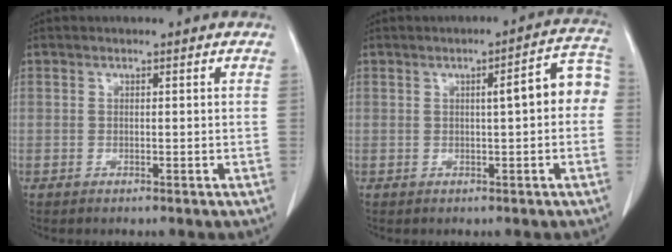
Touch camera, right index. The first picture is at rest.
{"total": 6.6, "force": [0.4, 1.0, 6.6], "torque": [-0.082, 0.026, 0.000]}